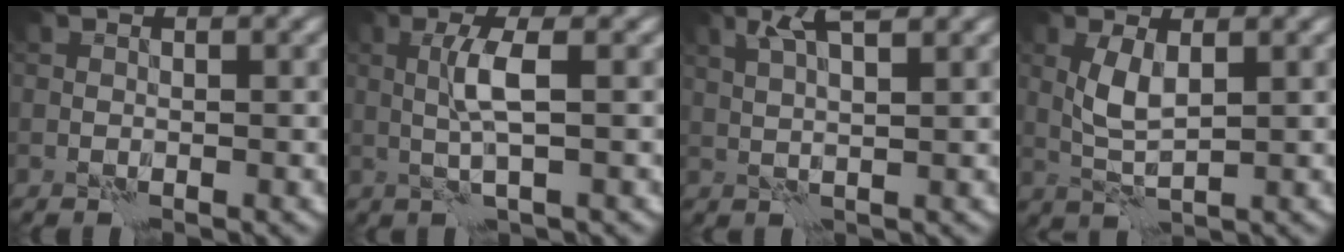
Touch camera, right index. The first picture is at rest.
{"total": 2.9, "force": [0.3, 0.3, 2.9], "torque": [-0.062, 0.007, 0.005]}
{"total": 3.2, "force": [1.9, 0.4, 2.6], "torque": [-0.046, 0.005, 0.037]}
{"total": 3.0, "force": [0.7, 1.1, 2.7], "torque": [-0.063, 0.004, 0.017]}